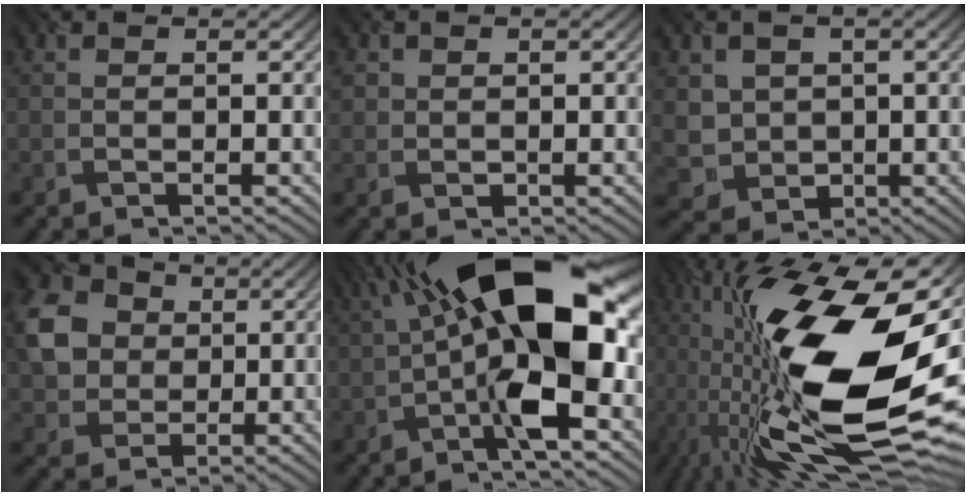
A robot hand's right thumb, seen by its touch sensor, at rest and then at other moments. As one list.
[{"total": 1.8, "force": [0.3, 1.7, 0.4], "torque": [-0.010, -0.006, 0.007]}, {"total": 4.6, "force": [0.6, 4.4, 1.5], "torque": [-0.051, -0.009, 0.008]}, {"total": 8.2, "force": [1.4, 7.1, 4.0], "torque": [-0.115, 0.009, 0.024]}, {"total": 16.9, "force": [-0.4, 6.5, 15.6], "torque": [-0.257, 0.039, -0.026]}, {"total": 21.7, "force": [-1.1, 8.5, 19.9], "torque": [-0.358, 0.000, -0.042]}]